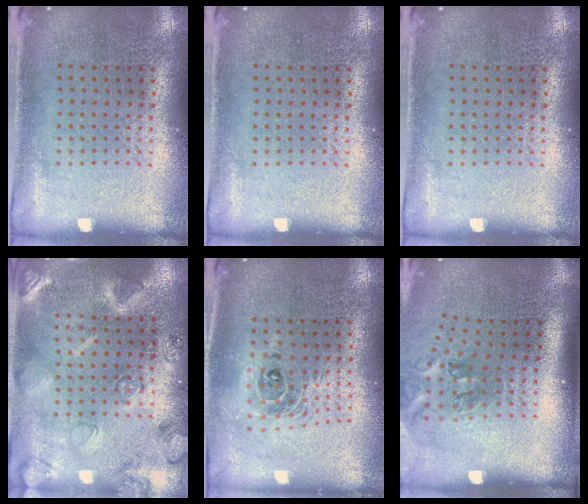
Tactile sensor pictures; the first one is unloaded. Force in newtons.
{"total": 0.0}
{"total": 0.0}
{"total": 2.7, "press": 2.7, "slide": 0.4}
{"total": 1.9, "press": 1.4, "slide": 1.2}
{"total": 2.1, "press": 1.3, "slide": 1.6}